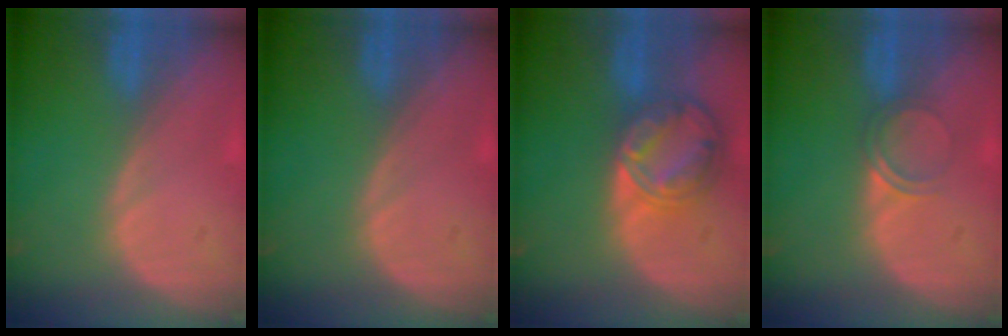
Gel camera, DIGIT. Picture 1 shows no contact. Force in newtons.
{"total": 0.0}
{"total": 8.6, "press": 7.3, "slide": 4.5}
{"total": 2.5, "press": 2.1, "slide": 1.2}